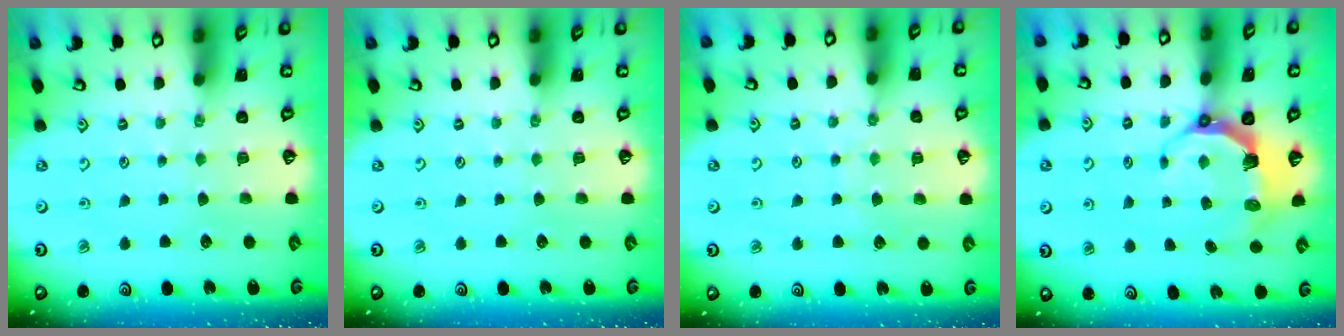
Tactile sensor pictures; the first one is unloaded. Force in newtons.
{"total": 0.0}
{"total": 6.2, "press": 6.2, "slide": 0.7}
{"total": 6.5, "press": 4.9, "slide": 4.2}